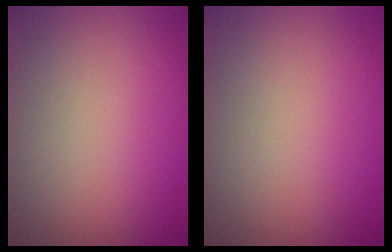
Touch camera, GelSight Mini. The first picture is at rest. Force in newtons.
{"total": 0.0}